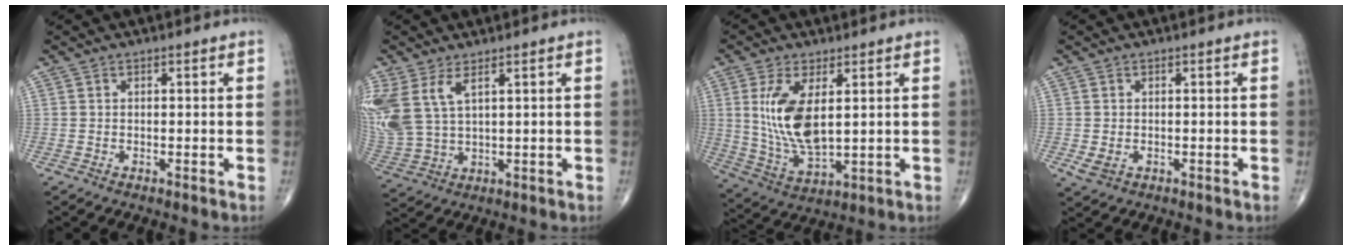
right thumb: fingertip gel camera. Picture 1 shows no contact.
{"total": 11.5, "force": [4.9, 5.8, 8.6], "torque": [-0.217, -0.011, 0.114]}
{"total": 12.4, "force": [2.6, 5.5, 10.8], "torque": [-0.217, -0.020, 0.065]}
{"total": 2.0, "force": [-0.4, 1.4, 1.4], "torque": [-0.024, -0.004, -0.001]}